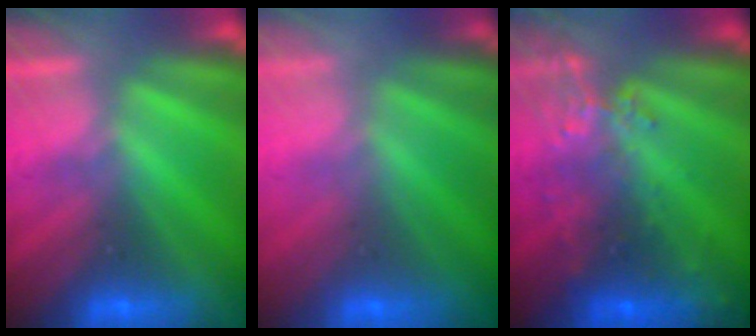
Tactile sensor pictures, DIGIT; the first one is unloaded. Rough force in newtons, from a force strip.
{"total": 2.9}
{"total": 6.1}